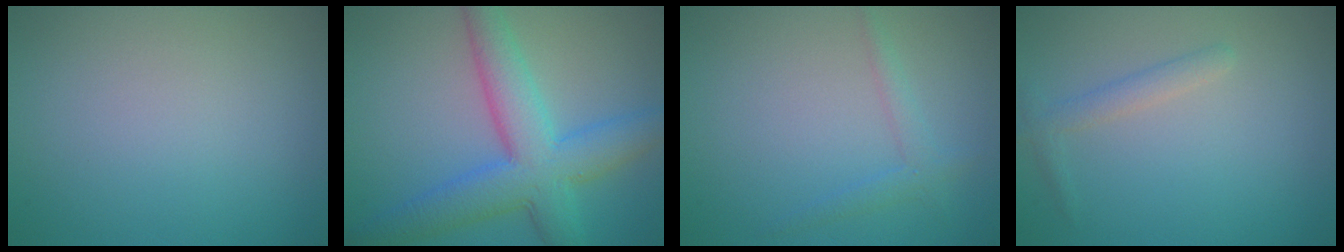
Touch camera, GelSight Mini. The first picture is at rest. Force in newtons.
{"total": 7.4, "press": 7.4, "slide": 0.3}
{"total": 1.5, "press": 1.5, "slide": 0.1}
{"total": 1.5, "press": 1.5, "slide": 0.1}